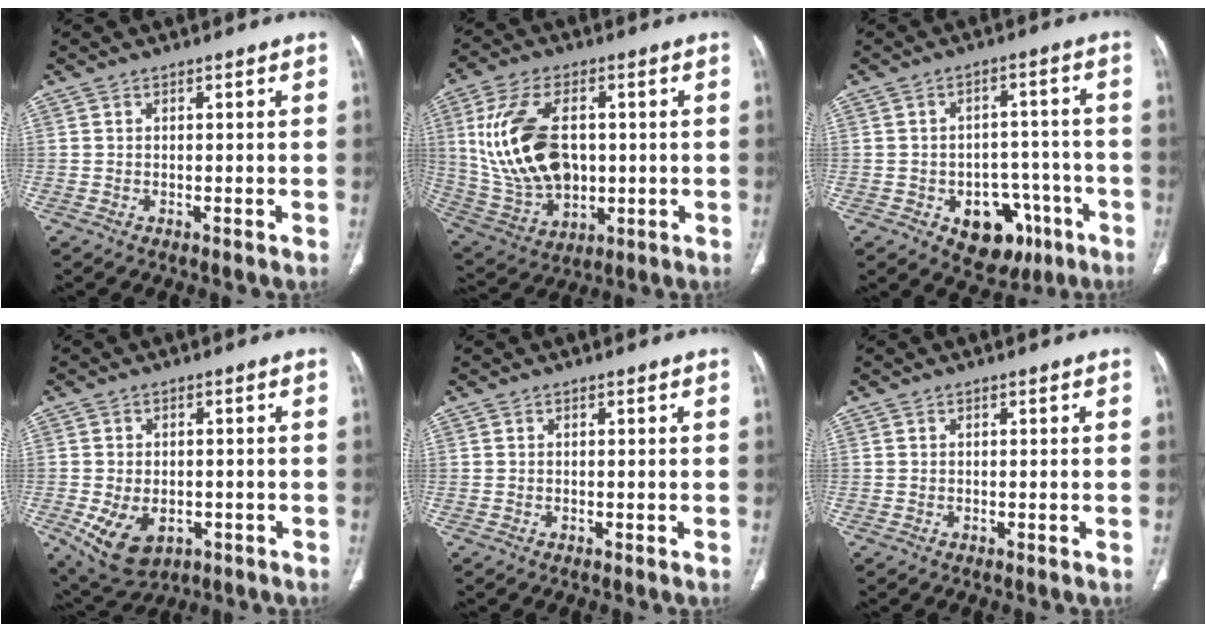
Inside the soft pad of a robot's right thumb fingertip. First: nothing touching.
{"total": 18.7, "force": [2.0, 11.6, 14.5], "torque": [-0.276, -0.007, 0.056]}
{"total": 11.8, "force": [-5.5, 8.1, 6.6], "torque": [-0.047, 0.042, -0.063]}
{"total": 9.7, "force": [-3.3, 6.4, 6.5], "torque": [-0.109, 0.005, -0.036]}
{"total": 0.0}
{"total": 0.0}